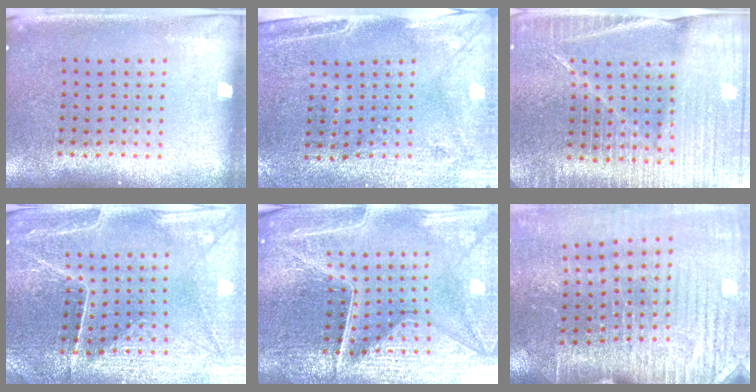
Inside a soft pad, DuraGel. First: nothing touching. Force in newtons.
{"total": 2.9, "press": 2.5, "slide": 1.5}
{"total": 4.8, "press": 4.4, "slide": 1.9}
{"total": 2.7, "press": 2.7, "slide": 0.2}
{"total": 5.8, "press": 5.4, "slide": 2.1}
{"total": 4.1, "press": 4.0, "slide": 0.9}